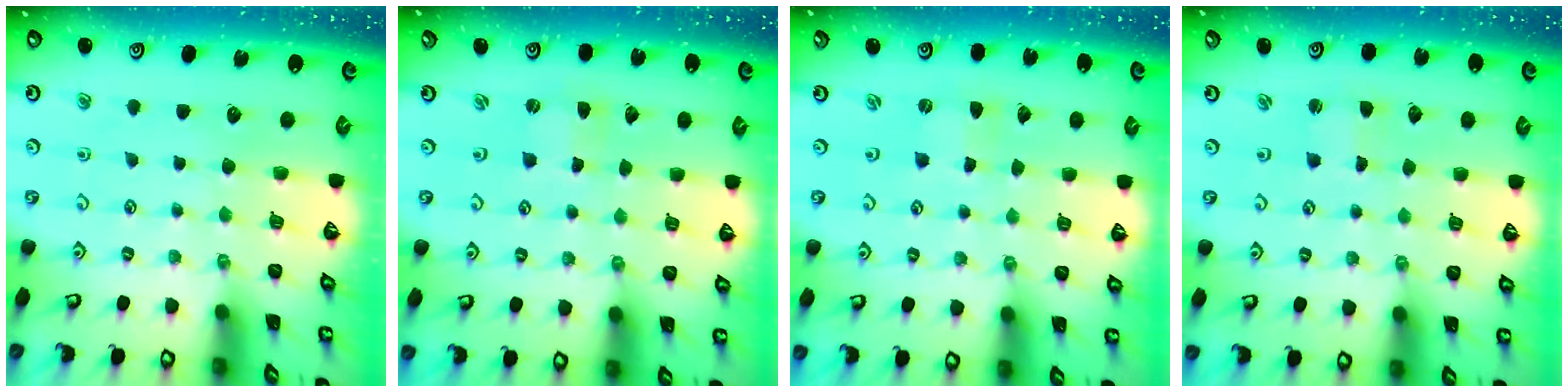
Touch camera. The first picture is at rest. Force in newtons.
{"total": 0.0}
{"total": 0.0}
{"total": 0.9, "press": 0.9, "slide": 0.1}